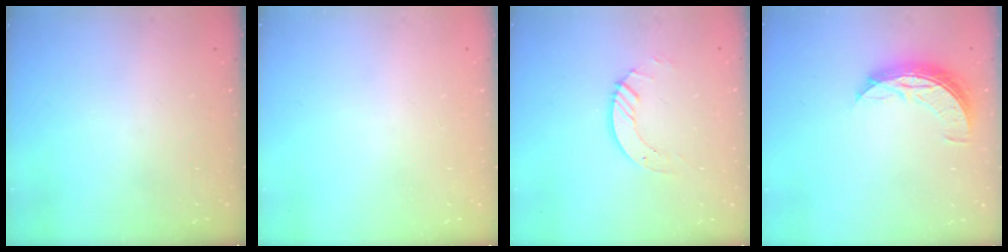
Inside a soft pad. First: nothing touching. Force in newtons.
{"total": 0.0}
{"total": 5.2, "press": 5.2, "slide": 0.3}
{"total": 8.4, "press": 8.4, "slide": 0.4}